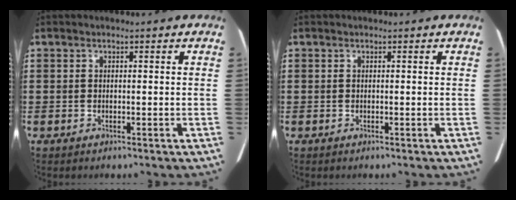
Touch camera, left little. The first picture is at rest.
{"total": 0.0}